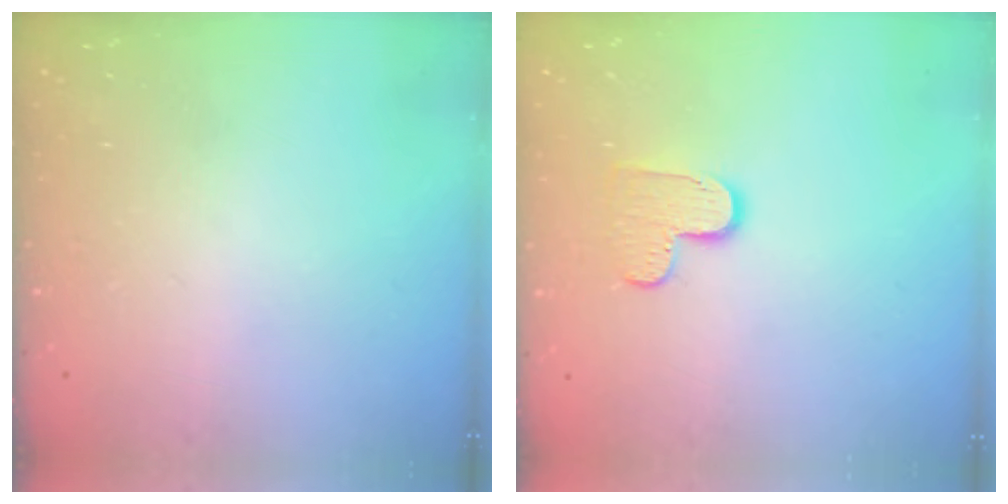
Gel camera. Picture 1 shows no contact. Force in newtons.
{"total": 7.0, "press": 7.0, "slide": 0.3}